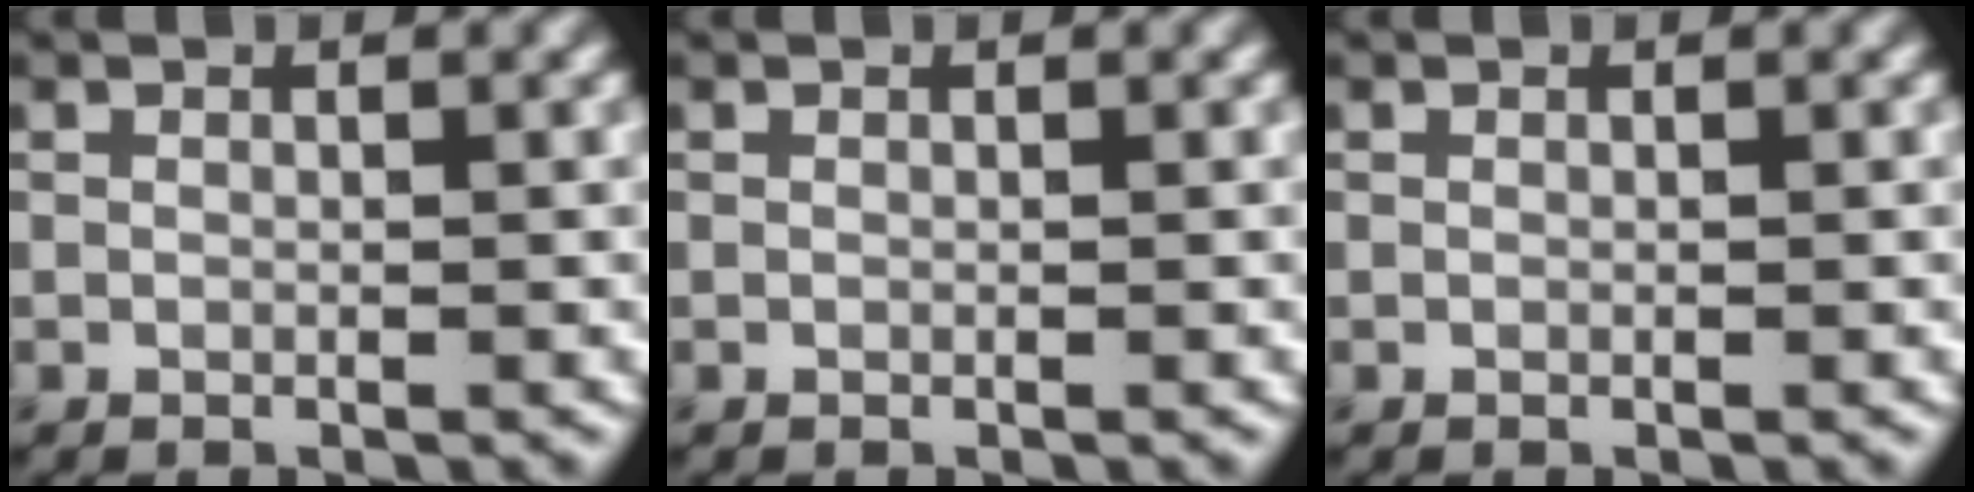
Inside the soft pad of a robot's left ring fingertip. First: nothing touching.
{"total": 0.0}
{"total": 0.0}